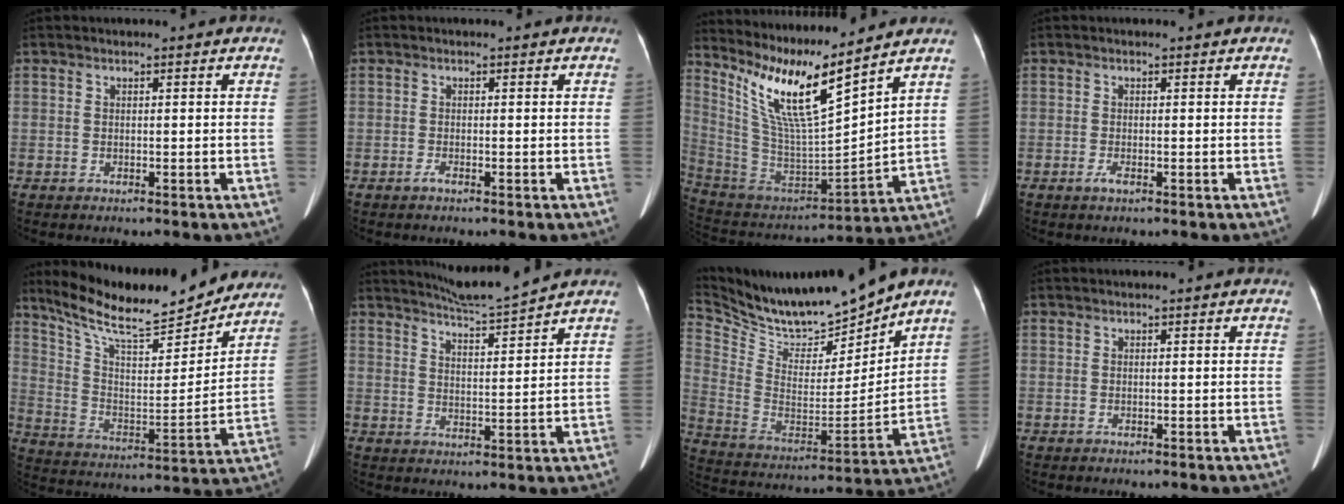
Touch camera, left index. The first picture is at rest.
{"total": 0.5, "force": [-0.3, 0.1, 0.5], "torque": [-0.010, -0.001, -0.006]}
{"total": 15.3, "force": [11.1, 0.8, 10.6], "torque": [-0.217, -0.007, 0.217]}
{"total": 1.0, "force": [-0.2, 0.2, 0.9], "torque": [-0.018, -0.001, -0.005]}
{"total": 21.5, "force": [18.9, 4.2, 9.3], "torque": [-0.157, -0.004, 0.292]}
{"total": 6.8, "force": [6.4, -1.5, 1.4], "torque": [-0.038, -0.012, 0.115]}
{"total": 16.2, "force": [15.1, 2.1, 5.3], "torque": [-0.121, -0.018, 0.282]}
{"total": 0.0}